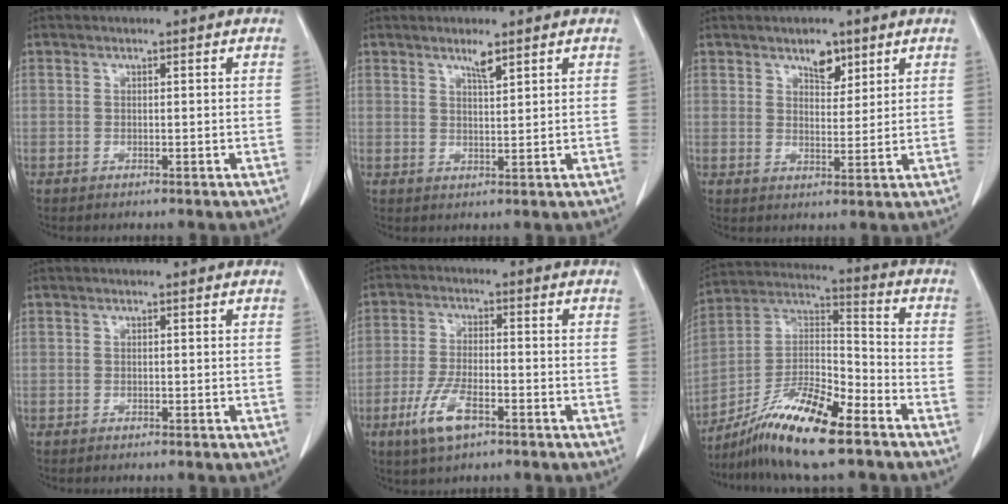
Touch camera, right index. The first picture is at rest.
{"total": 2.4, "force": [1.8, 0.2, 1.6], "torque": [-0.033, -0.002, 0.034]}
{"total": 3.9, "force": [2.7, 1.9, 2.1], "torque": [-0.030, -0.002, 0.045]}
{"total": 0.0}
{"total": 7.2, "force": [-3.9, 2.2, 5.7], "torque": [-0.122, -0.009, -0.071]}
{"total": 15.1, "force": [-10.4, 2.1, 10.7], "torque": [-0.203, 0.003, -0.184]}